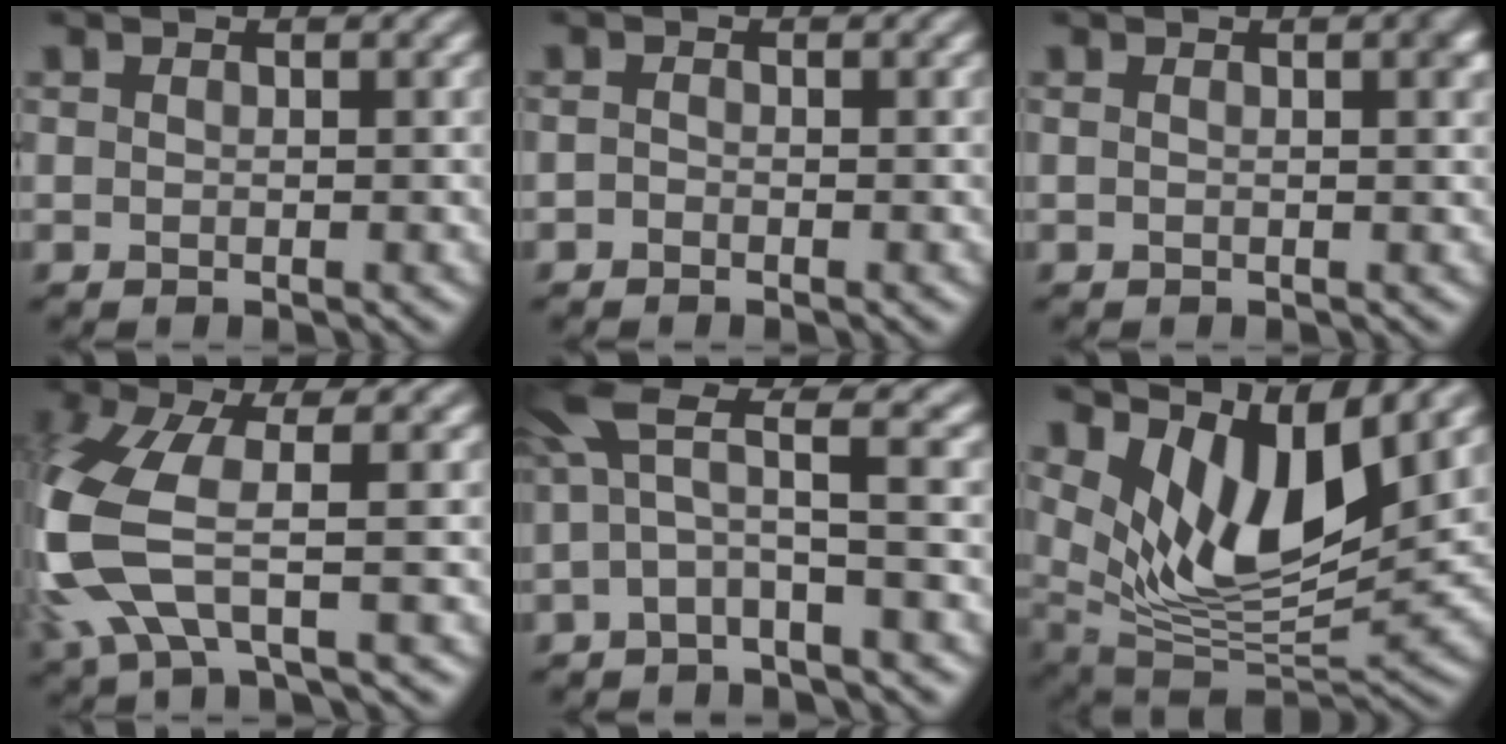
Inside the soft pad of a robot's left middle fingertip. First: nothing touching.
{"total": 0.7, "force": [-0.6, 0.1, 0.0], "torque": [-0.003, 0.006, -0.016]}
{"total": 0.9, "force": [0.1, 0.1, 0.9], "torque": [-0.018, 0.005, 0.002]}
{"total": 8.1, "force": [-1.8, 3.1, 7.2], "torque": [-0.204, -0.001, -0.049]}
{"total": 4.2, "force": [0.6, 0.5, 4.1], "torque": [-0.089, 0.016, -0.002]}
{"total": 9.0, "force": [4.5, 3.5, 7.1], "torque": [-0.133, -0.019, 0.085]}